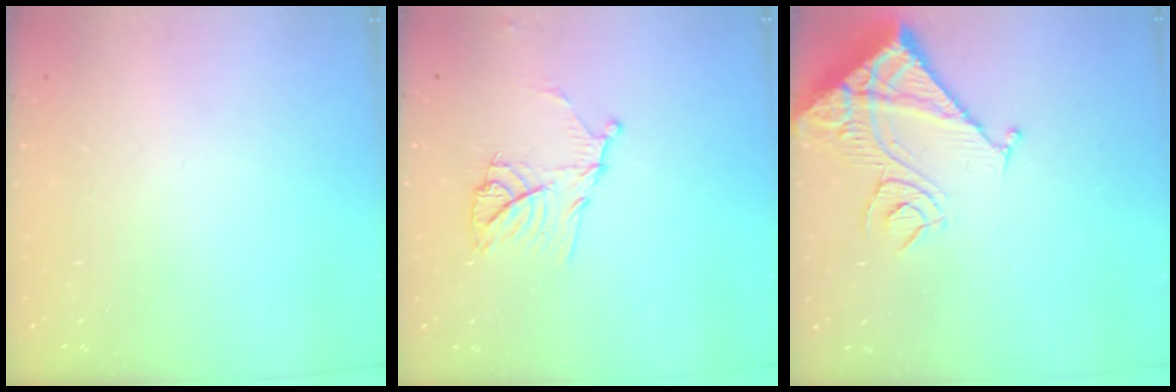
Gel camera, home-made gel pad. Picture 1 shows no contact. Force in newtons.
{"total": 11.8, "press": 11.8, "slide": 0.5}
{"total": 13.7, "press": 13.6, "slide": 1.6}